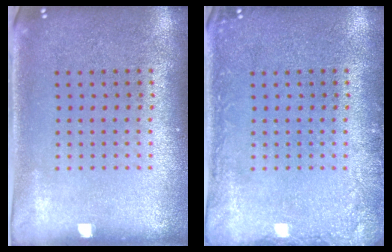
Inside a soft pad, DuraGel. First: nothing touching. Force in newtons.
{"total": 1.6, "press": 1.6, "slide": 0.3}